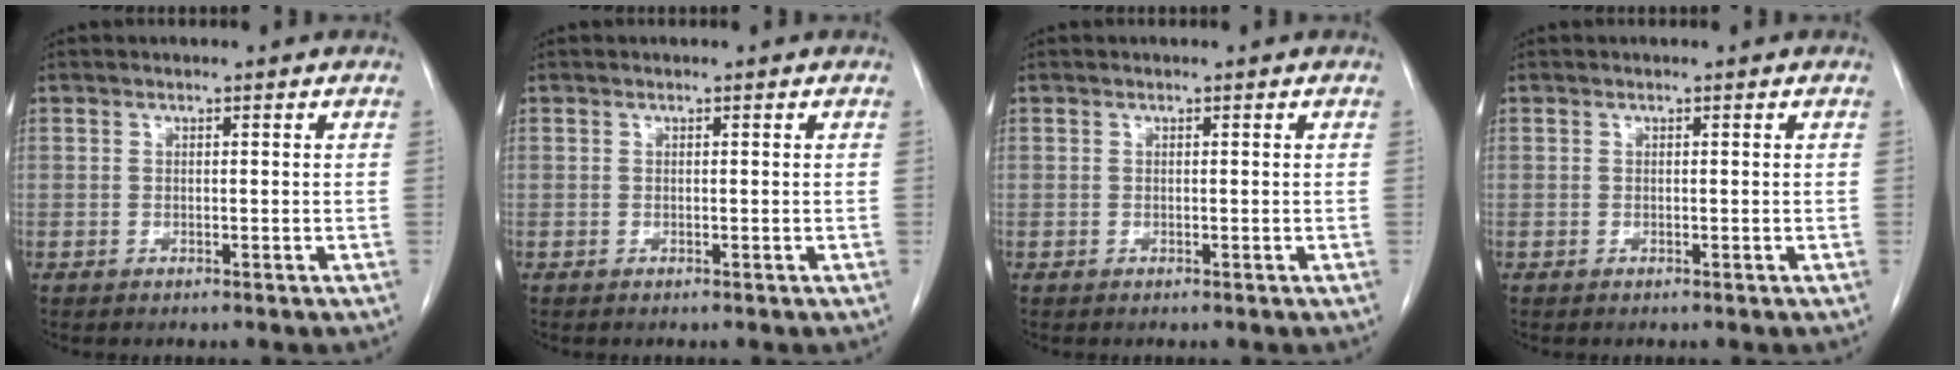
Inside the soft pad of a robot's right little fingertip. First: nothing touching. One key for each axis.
{"total": 0.0}
{"total": 0.0}
{"total": 0.0}